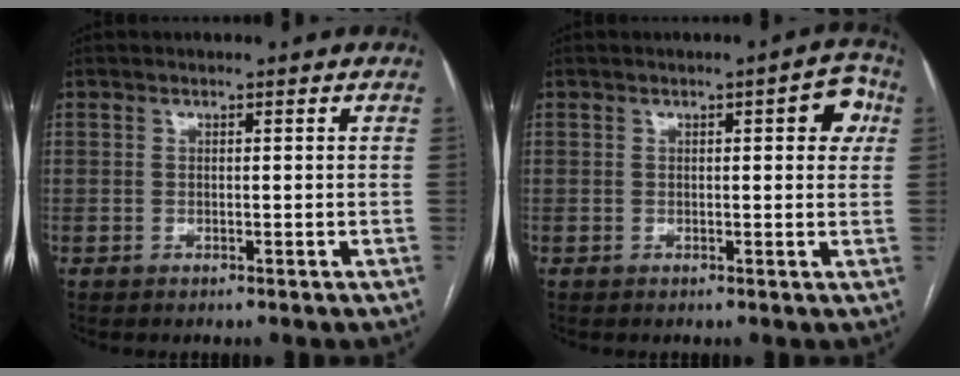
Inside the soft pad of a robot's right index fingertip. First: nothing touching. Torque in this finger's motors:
{"motor_torque": [0.12, 0.01, 0.05, 0.01]}